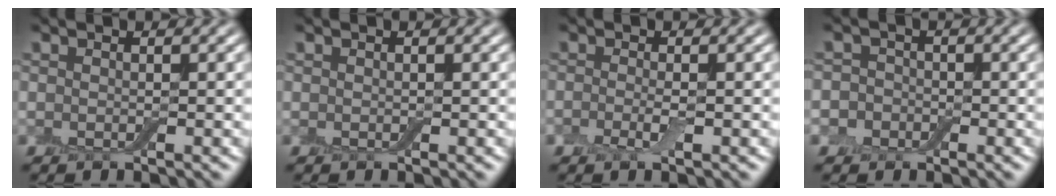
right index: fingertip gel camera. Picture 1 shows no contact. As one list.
[{"total": 0.0}, {"total": 1.4, "force": [-0.5, 0.4, 1.2], "torque": [-0.027, -0.001, -0.014]}, {"total": 2.7, "force": [-1.1, 2.5, 0.6], "torque": [0.012, 0.016, -0.042]}]